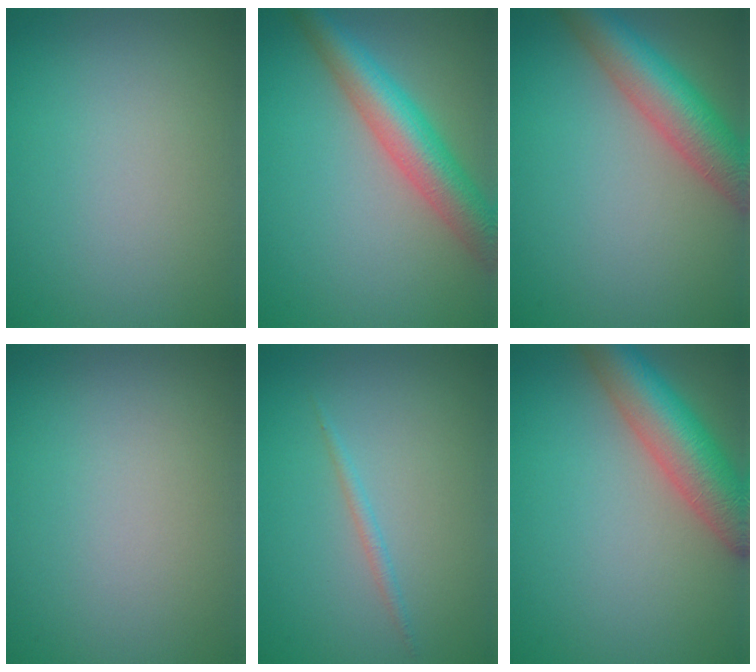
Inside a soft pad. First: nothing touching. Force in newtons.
{"total": 6.1, "press": 6.1, "slide": 0.2}
{"total": 6.5, "press": 6.5, "slide": 0.5}
{"total": 0.0}
{"total": 0.9, "press": 0.9, "slide": 0.1}
{"total": 7.3, "press": 7.3, "slide": 0.5}